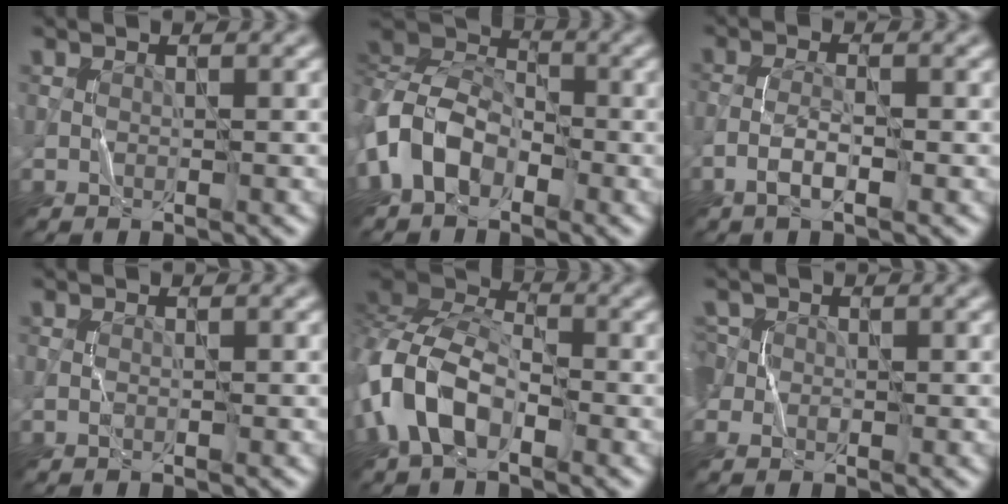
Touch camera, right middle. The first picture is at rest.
{"total": 7.2, "force": [-2.4, 5.1, 4.4], "torque": [-0.101, 0.011, -0.070]}
{"total": 2.1, "force": [-1.2, 0.4, 1.7], "torque": [-0.040, 0.004, -0.030]}
{"total": 0.0}
{"total": 8.5, "force": [-3.8, 4.8, 6.0], "torque": [-0.137, 0.008, -0.090]}
{"total": 2.4, "force": [0.2, 2.1, 1.1], "torque": [-0.026, 0.007, 0.001]}